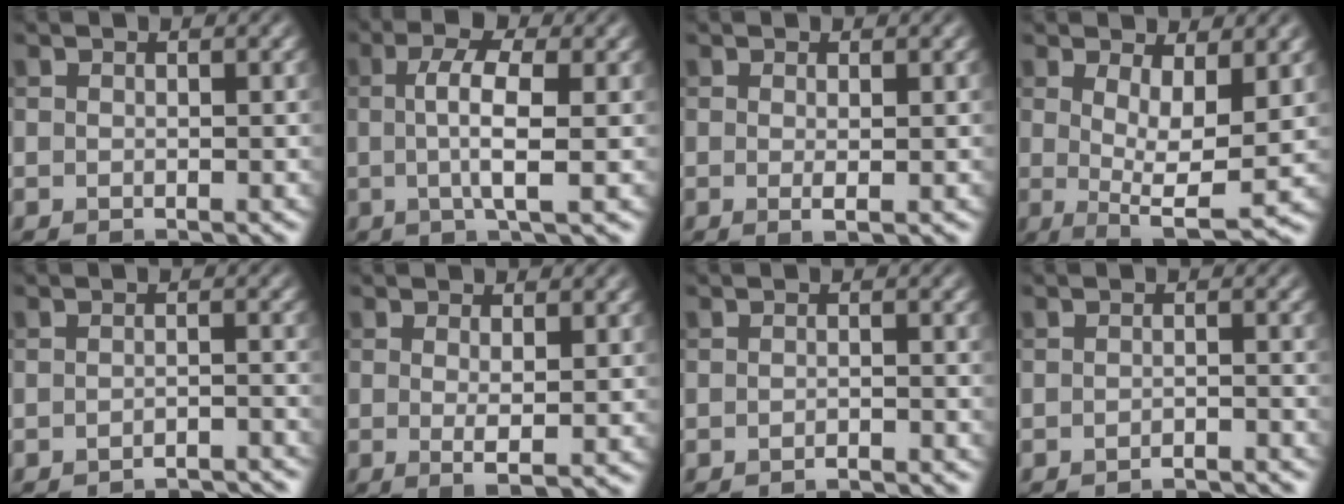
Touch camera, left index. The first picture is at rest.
{"total": 4.4, "force": [0.0, 1.0, 4.3], "torque": [-0.079, 0.001, -0.001]}
{"total": 1.2, "force": [0.0, 0.1, 1.2], "torque": [-0.020, -0.003, -0.001]}
{"total": 6.2, "force": [1.0, 1.9, 5.8], "torque": [-0.096, -0.016, 0.022]}
{"total": 3.2, "force": [-3.1, 0.3, 0.7], "torque": [-0.001, 0.004, -0.040]}
{"total": 1.9, "force": [0.2, 0.2, 1.9], "torque": [-0.033, -0.009, 0.004]}
{"total": 1.3, "force": [-1.2, 0.1, 0.4], "torque": [-0.001, 0.002, -0.021]}
{"total": 2.3, "force": [-2.2, 0.2, 0.6], "torque": [0.003, 0.006, -0.031]}